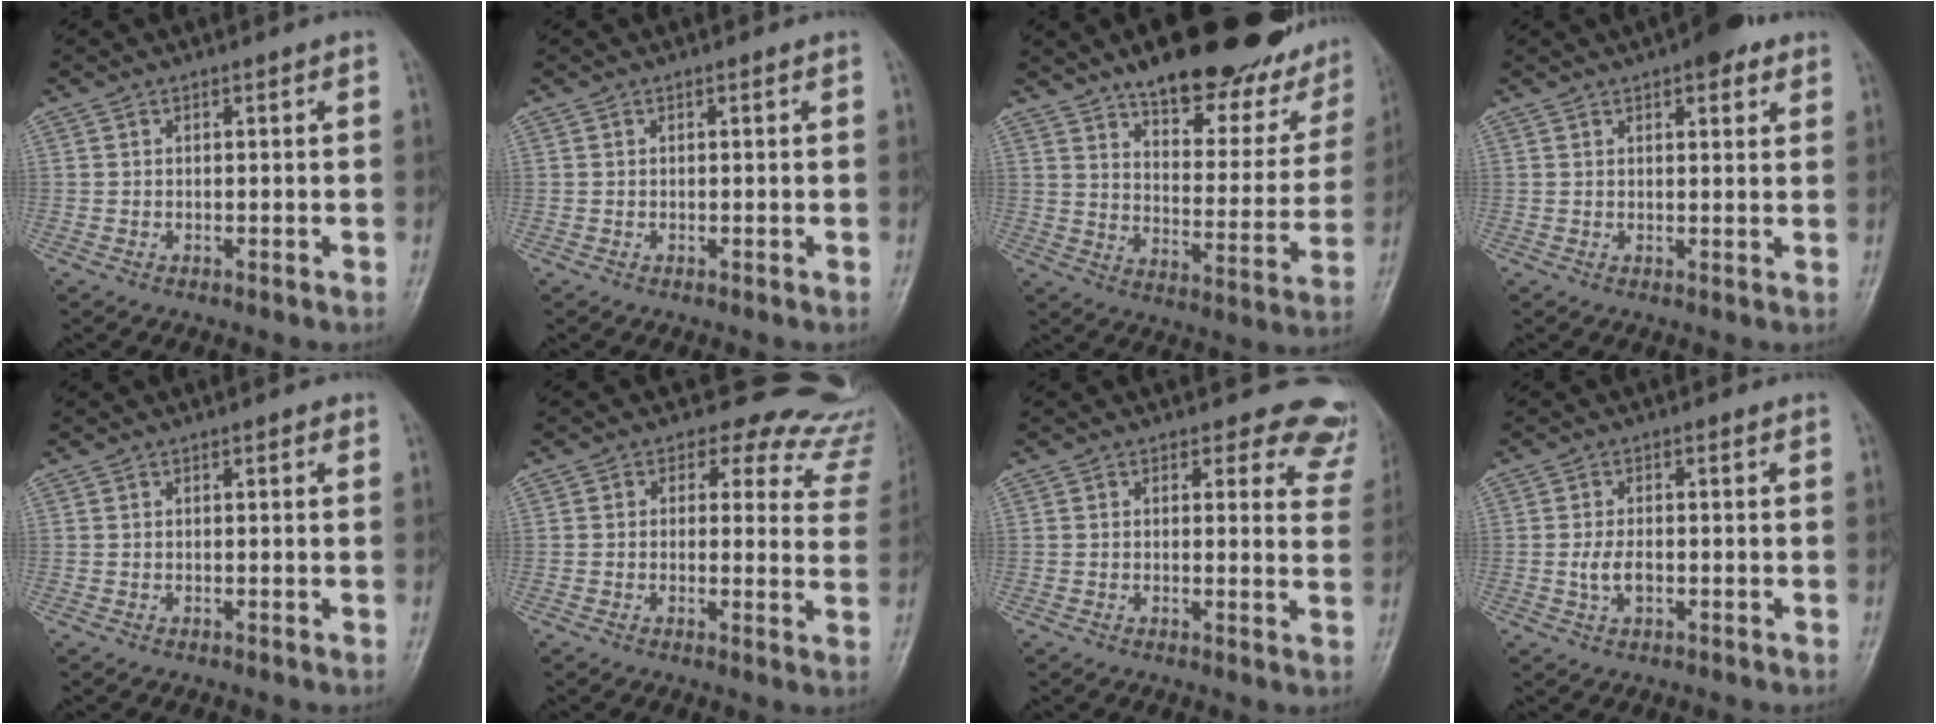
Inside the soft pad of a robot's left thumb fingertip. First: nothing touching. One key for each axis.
{"total": 0.0}
{"total": 25.9, "fx": 18.3, "fy": 9.9, "fz": 15.5, "tx": -0.165, "ty": -0.060, "tz": 0.242}
{"total": 5.7, "fx": 3.3, "fy": 2.3, "fz": 4.0, "tx": -0.036, "ty": -0.009, "tz": 0.038}
{"total": 0.7, "fx": 0.4, "fy": 0.4, "fz": 0.5, "tx": -0.004, "ty": -0.001, "tz": 0.002}
{"total": 15.9, "fx": 13.8, "fy": 7.4, "fz": 3.0, "tx": 0.028, "ty": -0.078, "tz": 0.118}
{"total": 10.3, "fx": 9.3, "fy": 4.4, "fz": 1.1, "tx": 0.049, "ty": -0.059, "tz": 0.061}
{"total": 3.4, "fx": -0.6, "fy": 1.9, "fz": 2.7, "tx": -0.054, "ty": 0.001, "tz": -0.012}